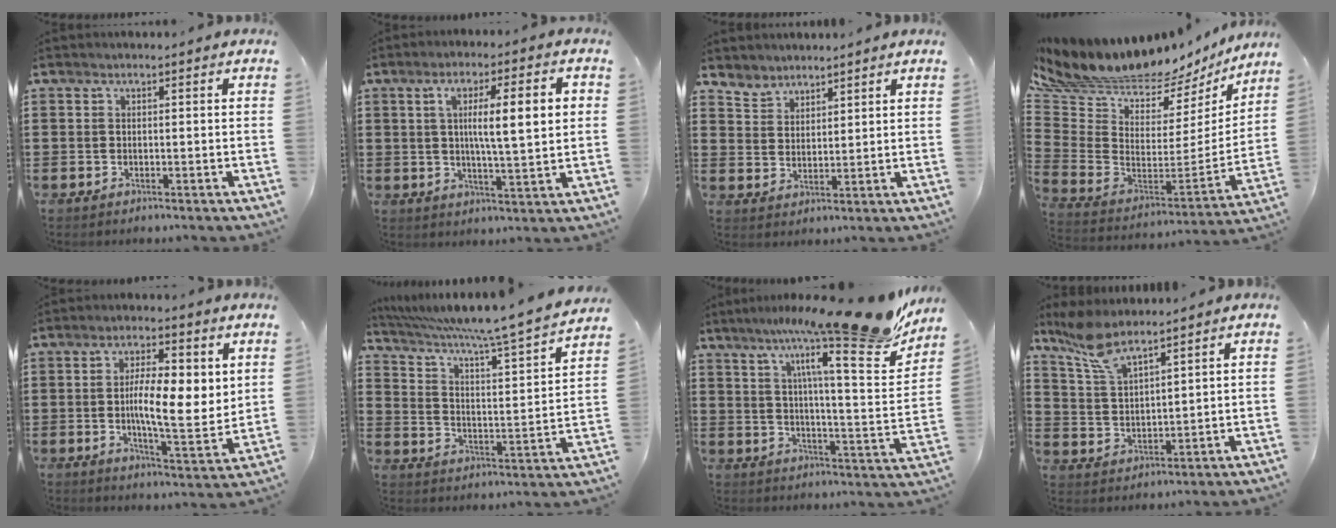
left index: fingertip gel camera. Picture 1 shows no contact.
{"total": 9.0, "force": [1.6, 1.9, 8.6], "torque": [-0.150, 0.001, 0.016]}
{"total": 3.7, "force": [3.5, 1.2, -0.5], "torque": [-0.005, -0.006, 0.067]}
{"total": 8.1, "force": [7.7, 1.7, 1.9], "torque": [-0.082, -0.068, 0.133]}
{"total": 9.0, "force": [1.4, 3.0, 8.4], "torque": [-0.134, -0.010, 0.019]}
{"total": 7.0, "force": [5.9, -0.6, 3.8], "torque": [-0.098, -0.050, 0.089]}
{"total": 17.0, "force": [13.3, -0.1, 10.6], "torque": [-0.166, -0.093, 0.198]}
{"total": 7.0, "force": [5.9, 1.6, 3.3], "torque": [-0.084, -0.011, 0.110]}